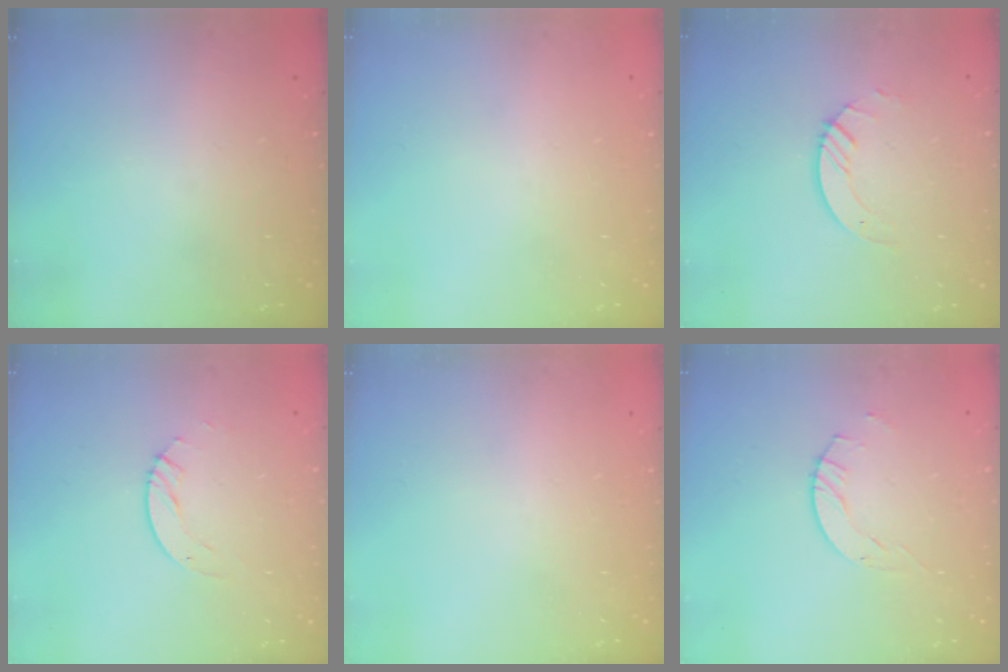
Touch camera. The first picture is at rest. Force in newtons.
{"total": 0.0}
{"total": 3.0, "press": 3.0, "slide": 0.3}
{"total": 4.5, "press": 4.5, "slide": 0.4}
{"total": 0.0}
{"total": 4.1, "press": 4.1, "slide": 0.2}